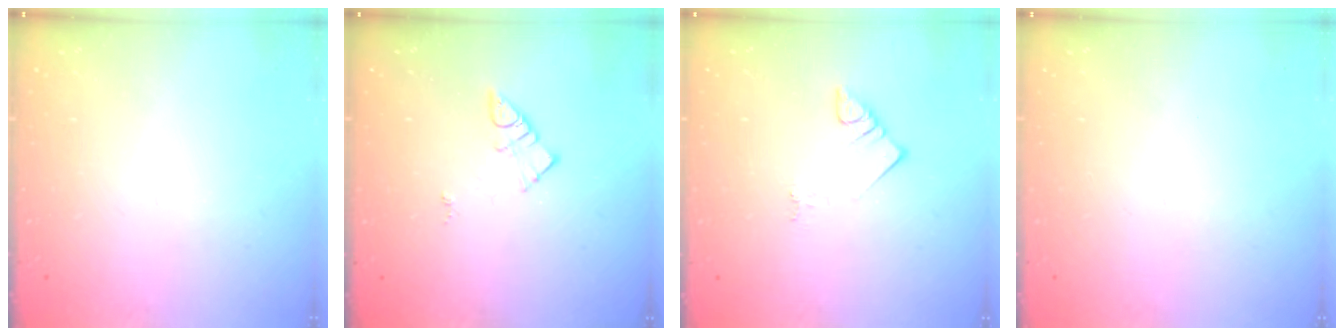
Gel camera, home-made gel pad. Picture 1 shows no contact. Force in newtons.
{"total": 6.6, "press": 6.6, "slide": 0.7}
{"total": 4.0, "press": 3.9, "slide": 0.3}
{"total": 1.6, "press": 1.6, "slide": 0.1}